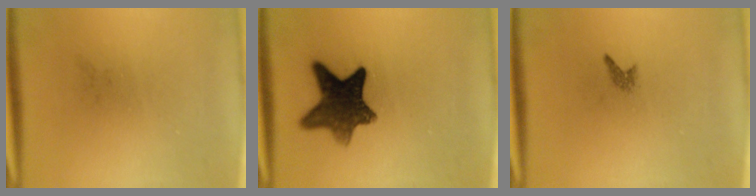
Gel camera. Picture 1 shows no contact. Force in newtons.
{"total": 10.4}
{"total": 0.7}